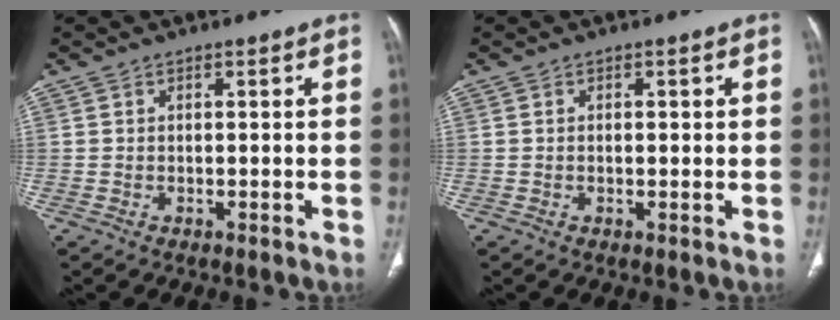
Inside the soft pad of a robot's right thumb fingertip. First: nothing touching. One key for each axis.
{"total": 1.1, "fx": 0.1, "fy": 0.6, "fz": 0.9, "tx": -0.016, "ty": 0.002, "tz": 0.001}